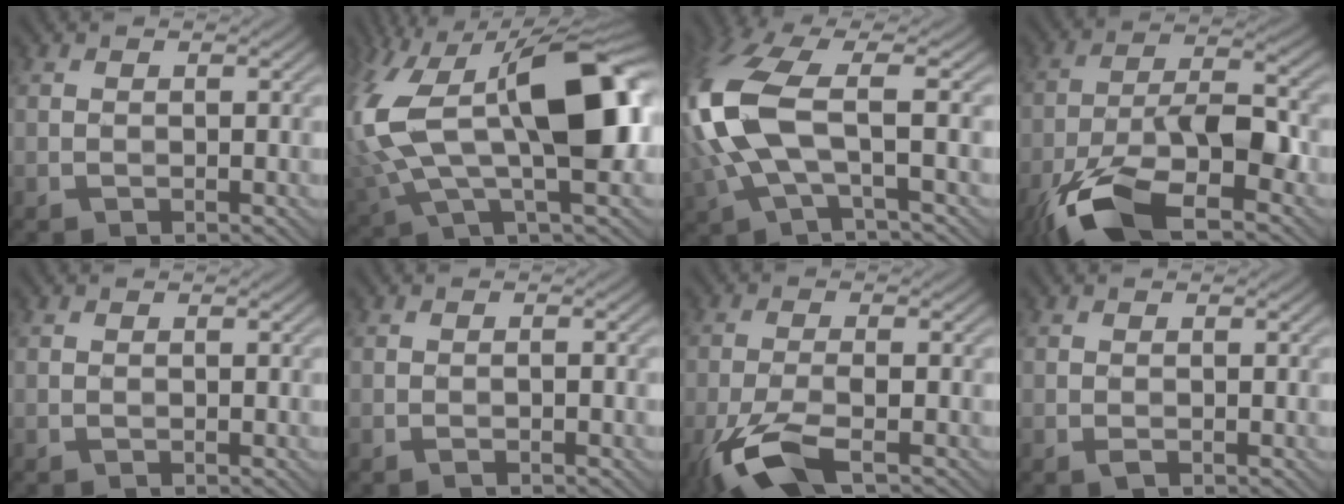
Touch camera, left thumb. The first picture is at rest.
{"total": 19.0, "force": [2.5, 9.0, 16.5], "torque": [-0.340, -0.005, 0.049]}
{"total": 12.0, "force": [0.3, 4.5, 11.1], "torque": [-0.285, 0.006, -0.003]}
{"total": 14.3, "force": [-7.9, 5.2, 10.6], "torque": [-0.210, -0.011, -0.158]}
{"total": 0.0}
{"total": 1.0, "force": [-0.6, 0.0, 0.8], "torque": [-0.013, 0.004, -0.012]}
{"total": 7.3, "force": [-4.2, 2.1, 5.7], "torque": [-0.120, -0.009, -0.090]}
{"total": 0.6, "force": [-0.3, 0.2, 0.5], "torque": [-0.011, -0.002, -0.005]}